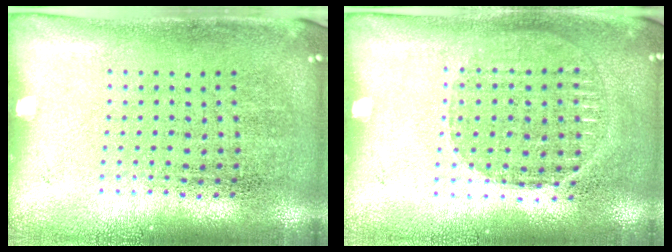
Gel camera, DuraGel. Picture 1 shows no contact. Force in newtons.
{"total": 1.1, "press": 1.1, "slide": 0.1}